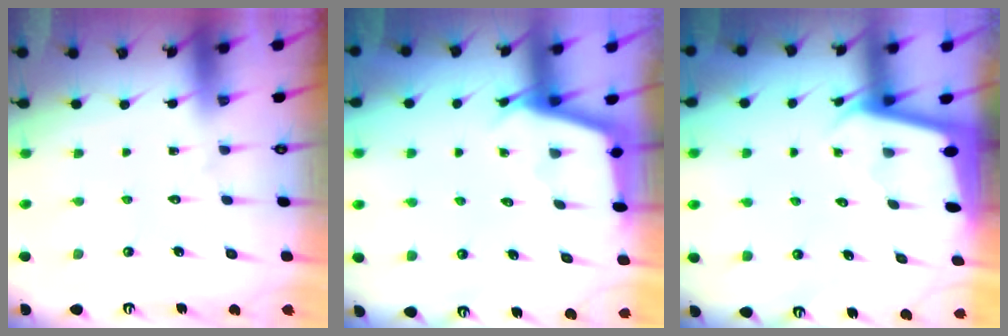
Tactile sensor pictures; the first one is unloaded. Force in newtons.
{"total": 2.9, "press": 2.9, "slide": 0.3}
{"total": 1.9, "press": 1.9, "slide": 0.1}